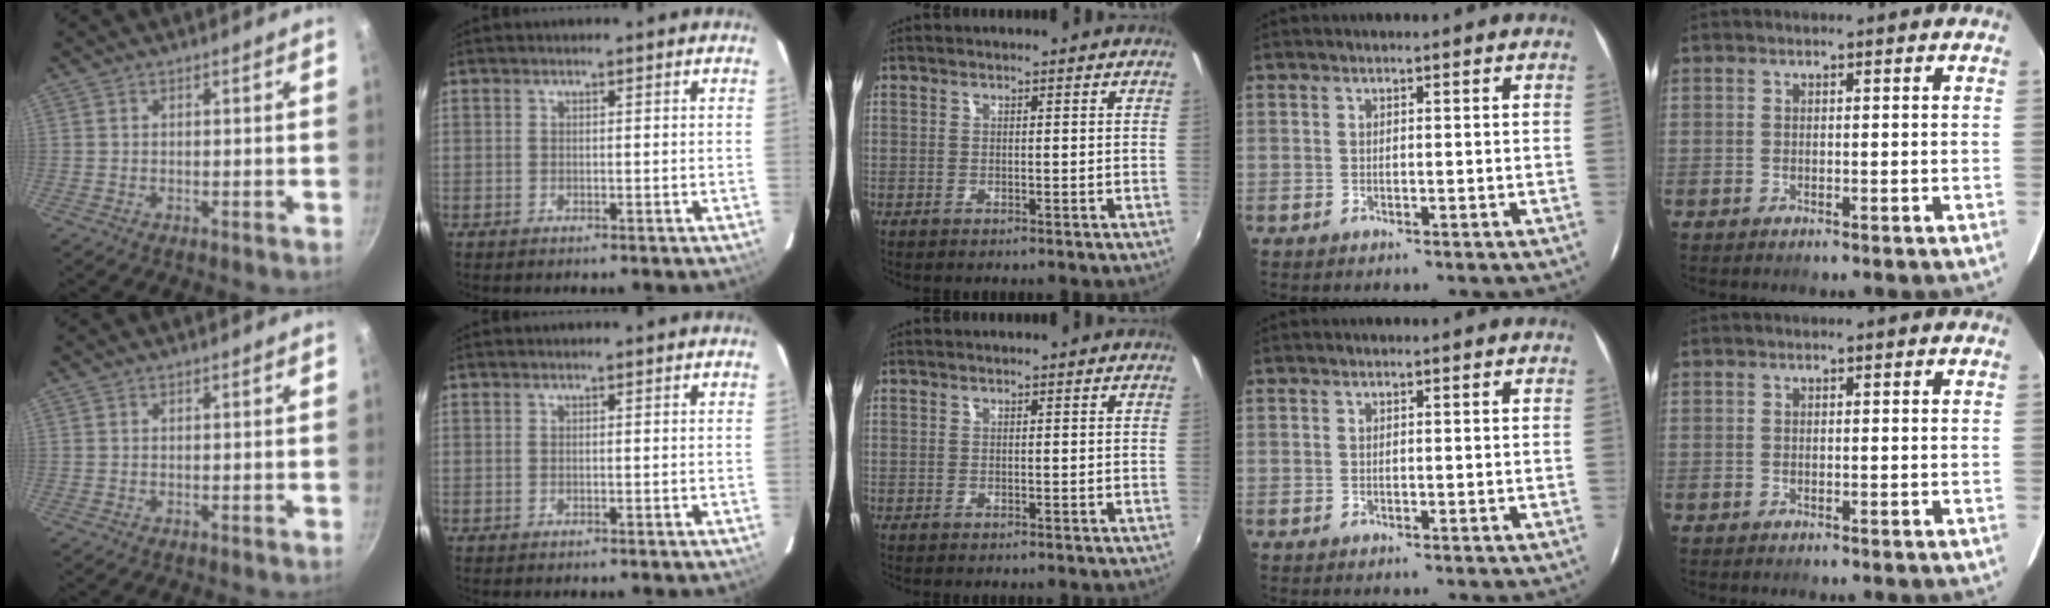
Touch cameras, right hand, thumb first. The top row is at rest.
{}